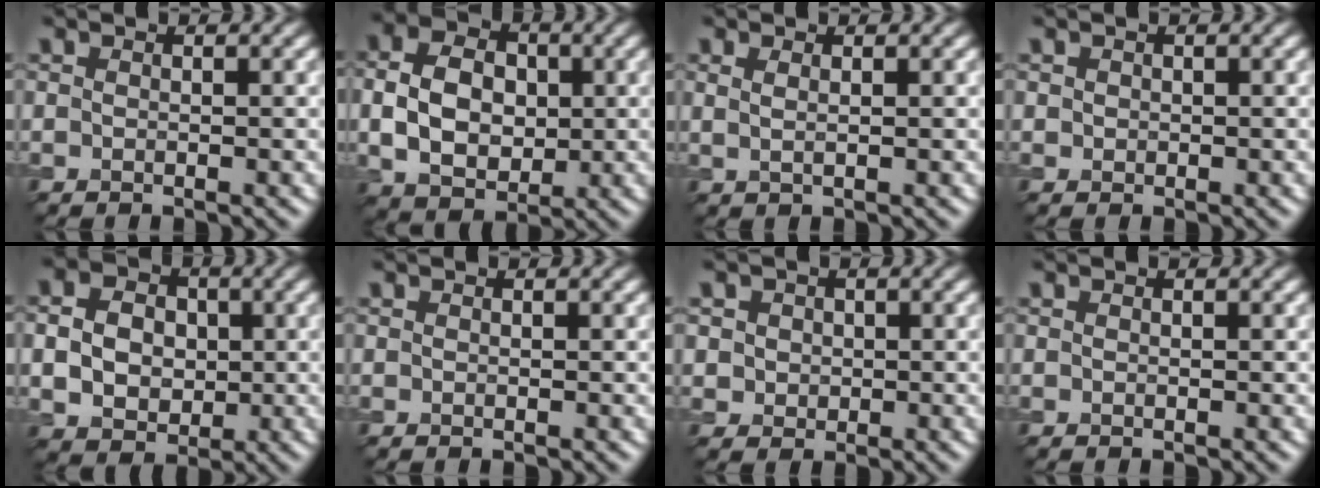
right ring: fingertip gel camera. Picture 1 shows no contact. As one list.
[{"total": 6.9, "force": [0.1, 5.1, 4.6], "torque": [-0.094, 0.003, -0.002]}, {"total": 1.3, "force": [0.6, 0.6, 1.0], "torque": [-0.016, -0.006, 0.014]}, {"total": 0.6, "force": [0.2, 0.6, 0.1], "torque": [0.003, -0.002, 0.004]}, {"total": 5.3, "force": [0.0, 4.2, 3.1], "torque": [-0.062, 0.004, -0.006]}, {"total": 0.0}, {"total": 2.6, "force": [0.8, 2.3, 1.0], "torque": [-0.012, 0.010, 0.014]}, {"total": 0.0}]